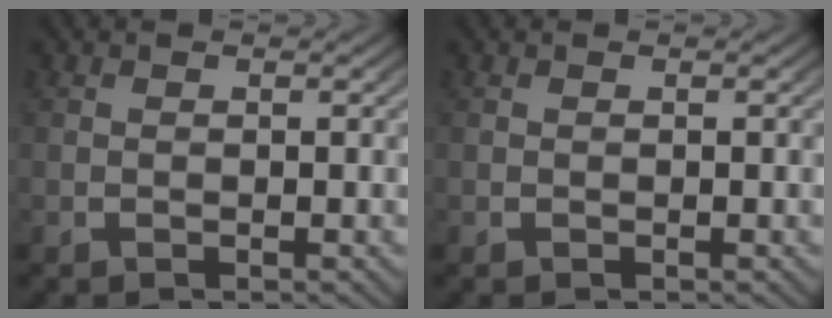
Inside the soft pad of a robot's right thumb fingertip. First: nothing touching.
{"total": 0.0}